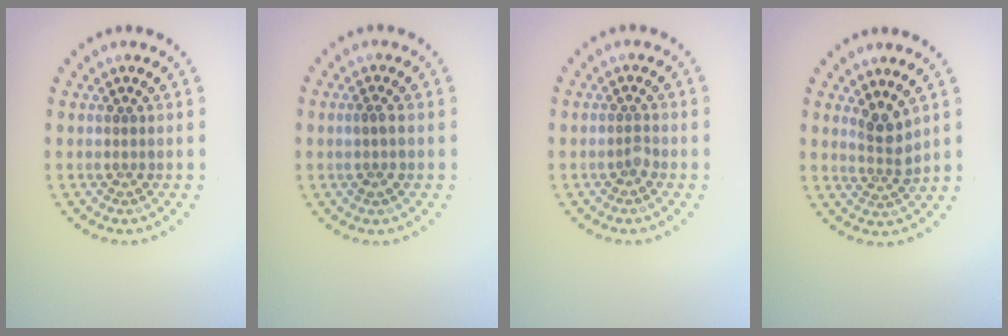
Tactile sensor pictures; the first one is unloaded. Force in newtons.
{"total": 1.1, "press": 1.0, "slide": 0.5}
{"total": 0.7, "press": 0.6, "slide": 0.5}
{"total": 2.4, "press": 1.8, "slide": 1.6}